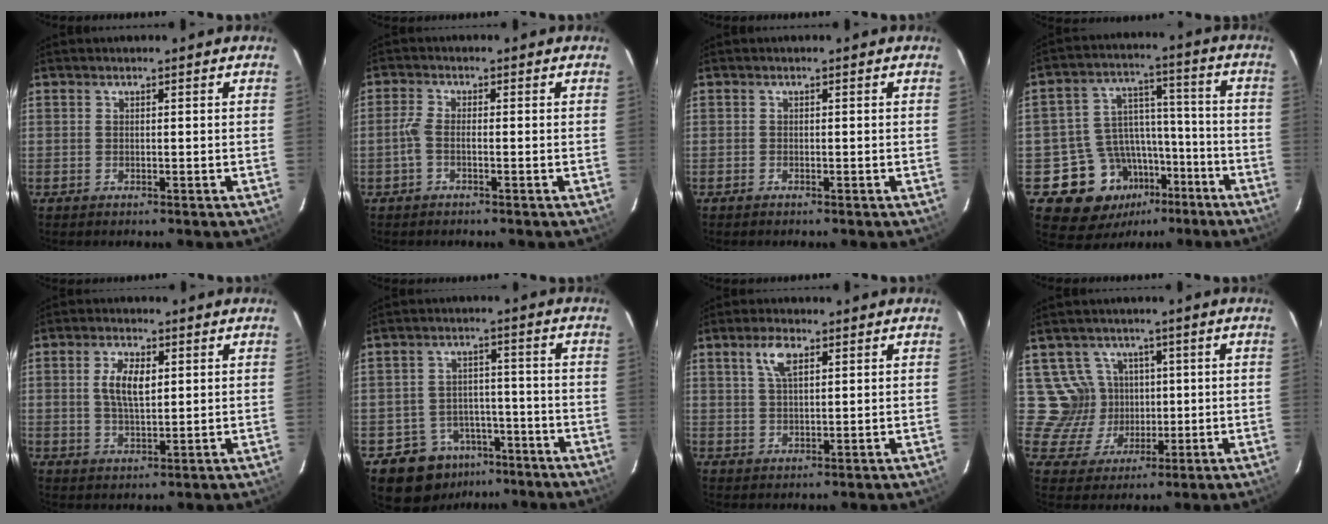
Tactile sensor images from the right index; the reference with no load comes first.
{"total": 2.4, "force": [-1.0, 0.8, 2.0], "torque": [-0.052, 0.005, -0.023]}
{"total": 0.5, "force": [-0.4, 0.2, 0.1], "torque": [-0.001, 0.002, -0.010]}
{"total": 14.3, "force": [-8.0, 10.9, 4.5], "torque": [-0.092, 0.051, -0.107]}
{"total": 6.0, "force": [1.4, 2.8, 5.1], "torque": [-0.095, 0.005, 0.028]}
{"total": 9.4, "force": [-6.0, 7.1, 1.7], "torque": [-0.042, 0.031, -0.074]}
{"total": 4.8, "force": [2.4, 1.9, 3.7], "torque": [-0.069, 0.010, 0.045]}
{"total": 7.7, "force": [1.4, 7.5, 1.1], "torque": [-0.038, 0.021, 0.037]}